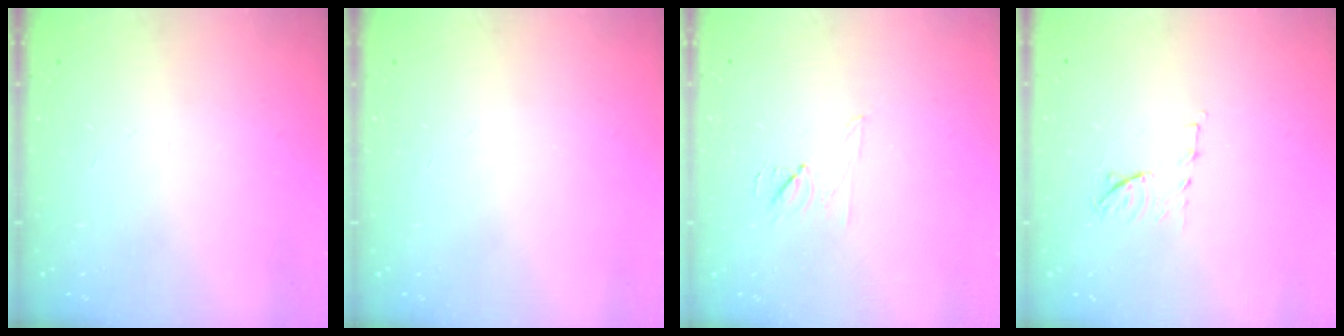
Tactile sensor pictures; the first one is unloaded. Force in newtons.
{"total": 0.0}
{"total": 5.9, "press": 5.9, "slide": 0.9}
{"total": 6.8, "press": 6.8, "slide": 0.9}